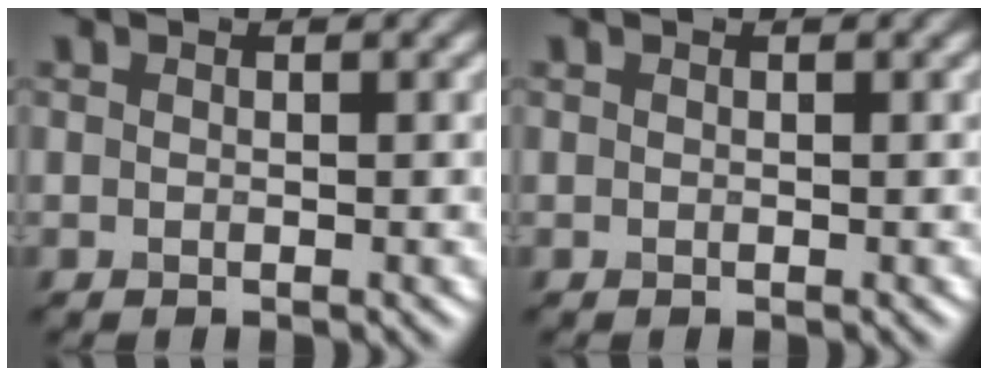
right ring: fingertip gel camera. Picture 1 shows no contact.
{"total": 0.0}